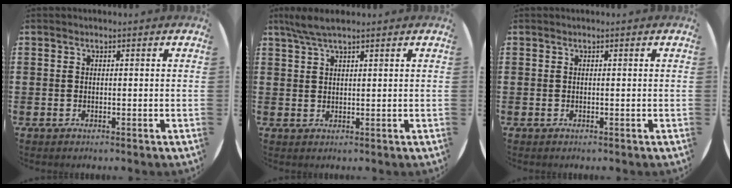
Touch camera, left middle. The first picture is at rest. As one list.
[{"total": 3.3, "force": [2.5, 0.4, 2.2], "torque": [-0.046, 0.006, 0.044]}, {"total": 0.0}]